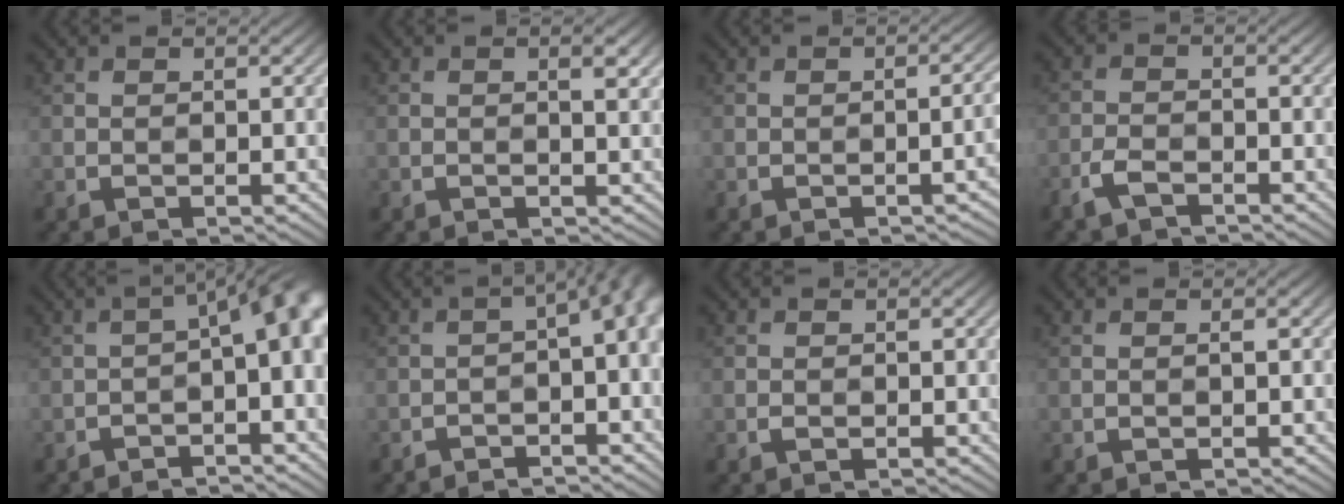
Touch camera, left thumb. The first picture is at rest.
{"total": 2.1, "force": [1.4, 0.2, 1.6], "torque": [-0.007, 0.007, 0.013]}
{"total": 3.7, "force": [-1.6, 1.0, 3.1], "torque": [-0.024, 0.007, -0.018]}
{"total": 3.0, "force": [-1.9, 1.2, 2.0], "torque": [-0.042, -0.005, -0.041]}
{"total": 10.6, "force": [-2.4, 3.6, 9.7], "torque": [-0.102, 0.005, -0.025]}
{"total": 8.8, "force": [-3.1, 2.9, 7.8], "torque": [-0.091, 0.001, -0.030]}
{"total": 0.8, "force": [0.8, 0.1, 0.1], "torque": [0.007, 0.002, 0.011]}
{"total": 0.9, "force": [0.6, 0.0, 0.7], "torque": [0.003, 0.003, 0.005]}